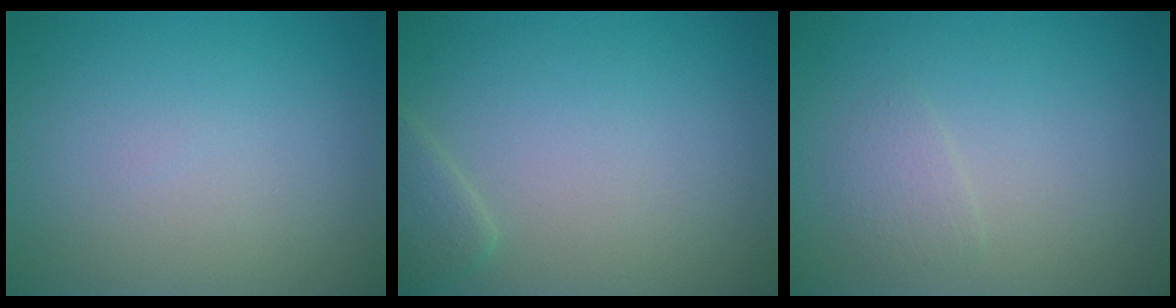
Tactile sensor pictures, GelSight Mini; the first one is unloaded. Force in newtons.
{"total": 1.5, "press": 1.5, "slide": 0.1}
{"total": 1.3, "press": 1.2, "slide": 0.0}